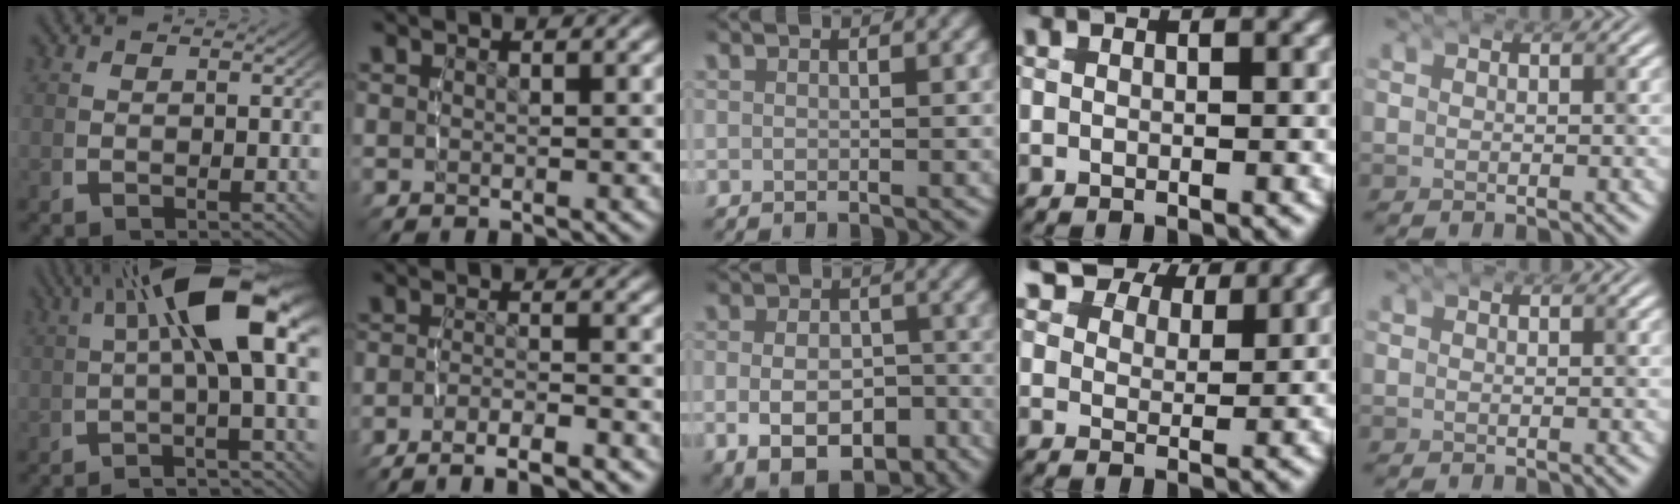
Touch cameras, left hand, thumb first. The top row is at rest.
{"thumb": {"total": 11.8, "force": [0.4, 4.3, 11.0], "torque": [-0.157, 0.007, 0.002]}, "index": {"total": 6.8, "force": [-6.0, 2.1, 2.4], "torque": [-0.041, -0.015, -0.097]}, "middle": {"total": 7.7, "force": [-4.0, 4.9, 4.4], "torque": [-0.064, -0.028, -0.055]}, "ring": {"total": 8.3, "force": [5.2, 5.1, 4.0], "torque": [-0.063, 0.009, 0.071]}}